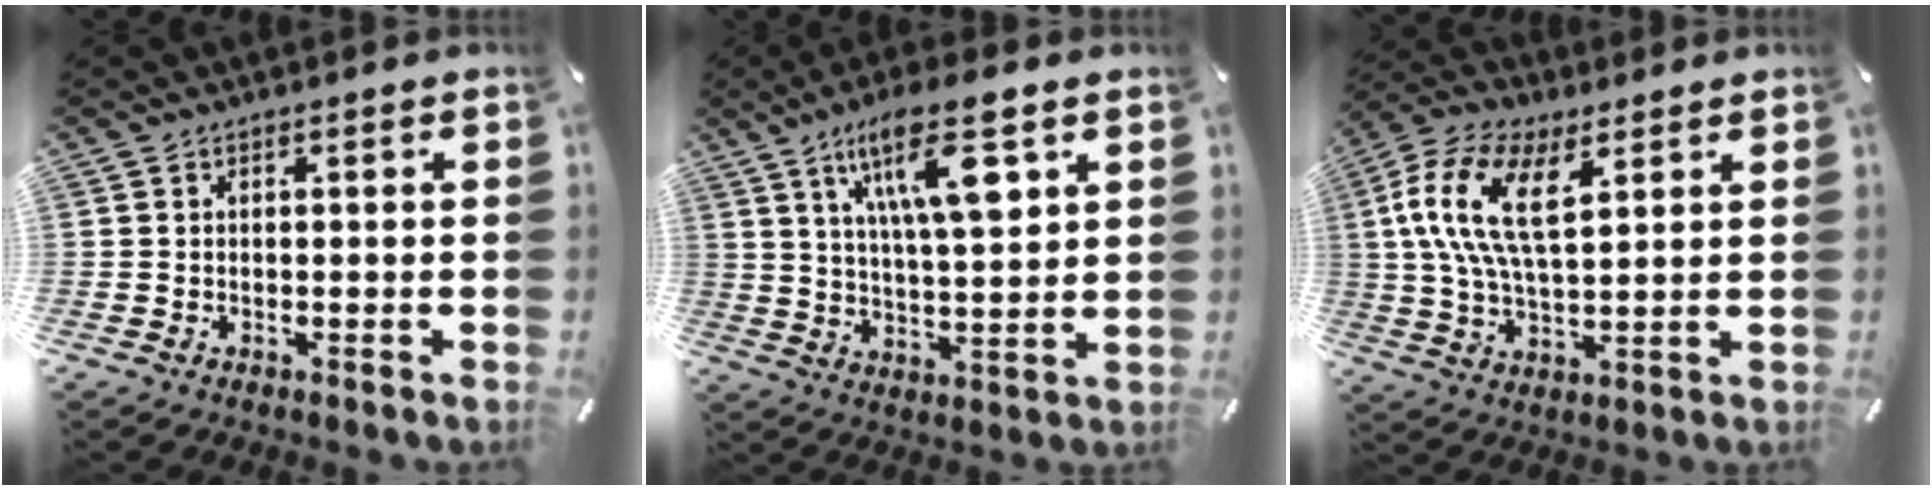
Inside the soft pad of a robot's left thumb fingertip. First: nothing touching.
{"total": 15.4, "force": [8.0, 4.6, 12.3], "torque": [-0.210, -0.024, 0.131]}
{"total": 15.4, "force": [5.7, 7.5, 12.1], "torque": [-0.279, -0.001, 0.099]}